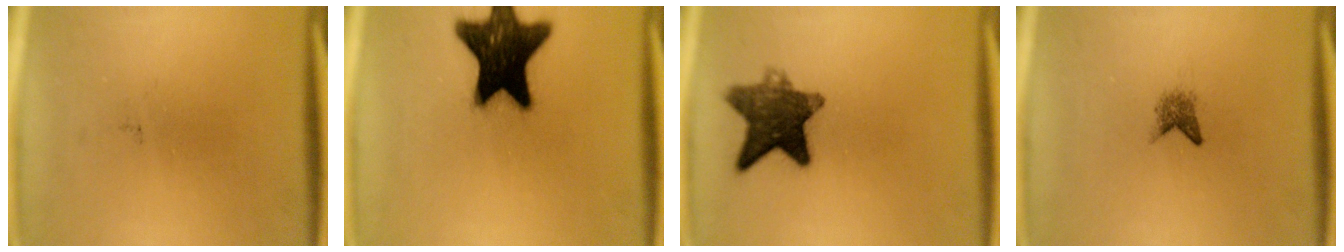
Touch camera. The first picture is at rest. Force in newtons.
{"total": 19.6}
{"total": 9.5}
{"total": 1.8}